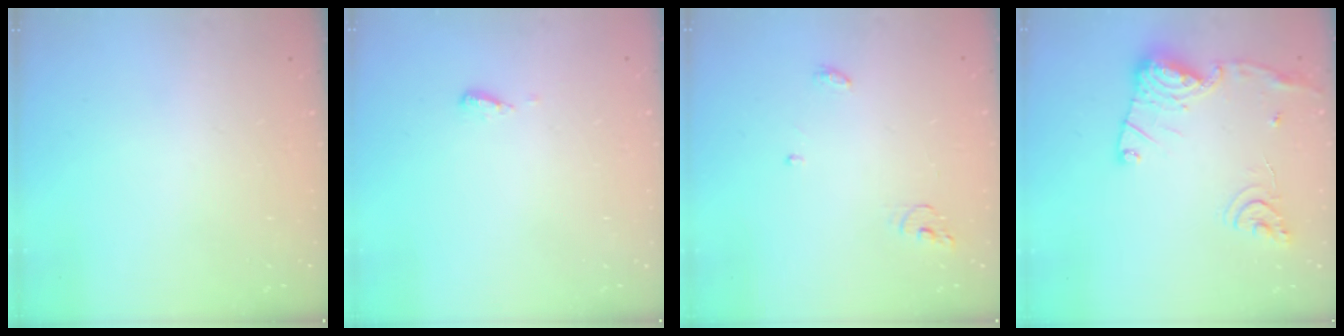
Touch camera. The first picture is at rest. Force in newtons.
{"total": 4.7, "press": 4.7, "slide": 0.6}
{"total": 4.6, "press": 4.5, "slide": 0.3}
{"total": 15.4, "press": 15.3, "slide": 1.5}